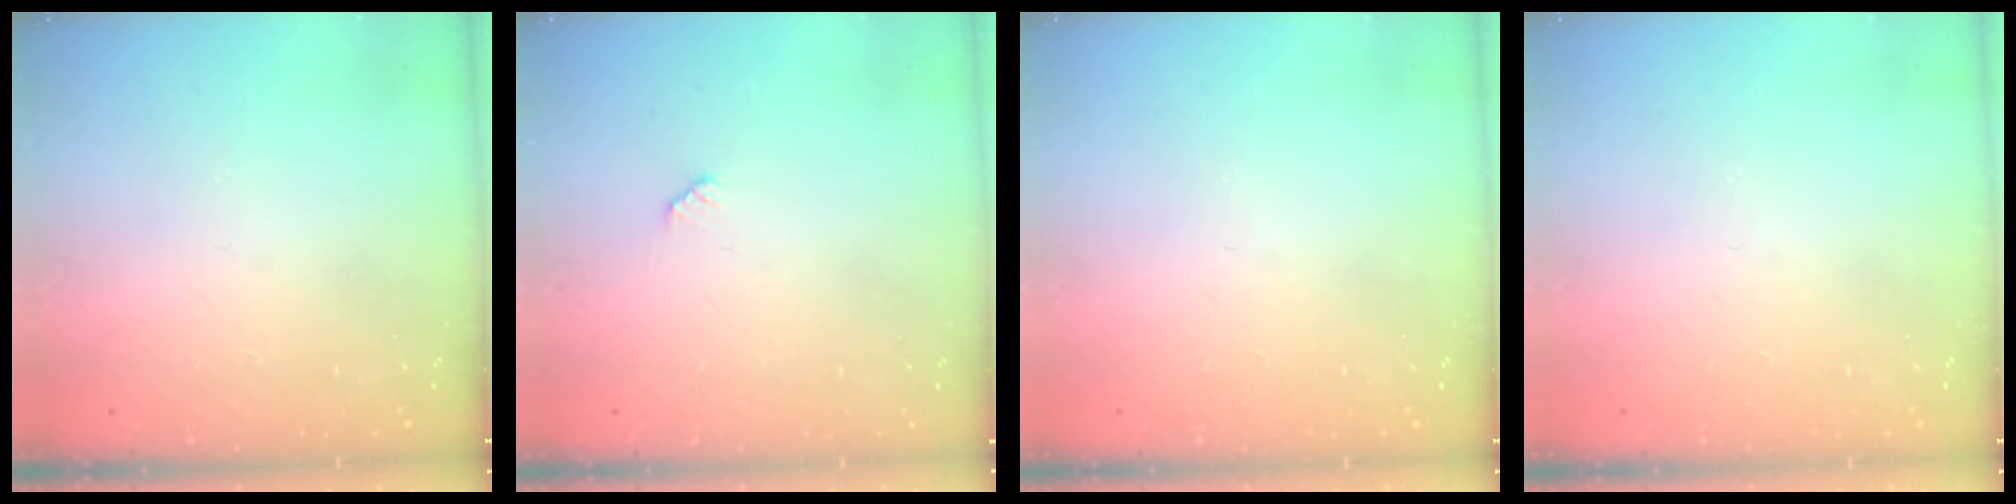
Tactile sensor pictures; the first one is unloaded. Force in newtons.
{"total": 2.5, "press": 2.5, "slide": 0.4}
{"total": 0.0}
{"total": 0.0}